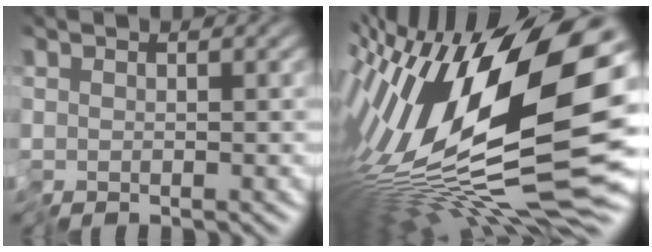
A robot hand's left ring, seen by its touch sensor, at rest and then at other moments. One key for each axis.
{"total": 17.8, "fx": -0.2, "fy": 5.4, "fz": 16.9, "tx": -0.315, "ty": 0.014, "tz": -0.009}